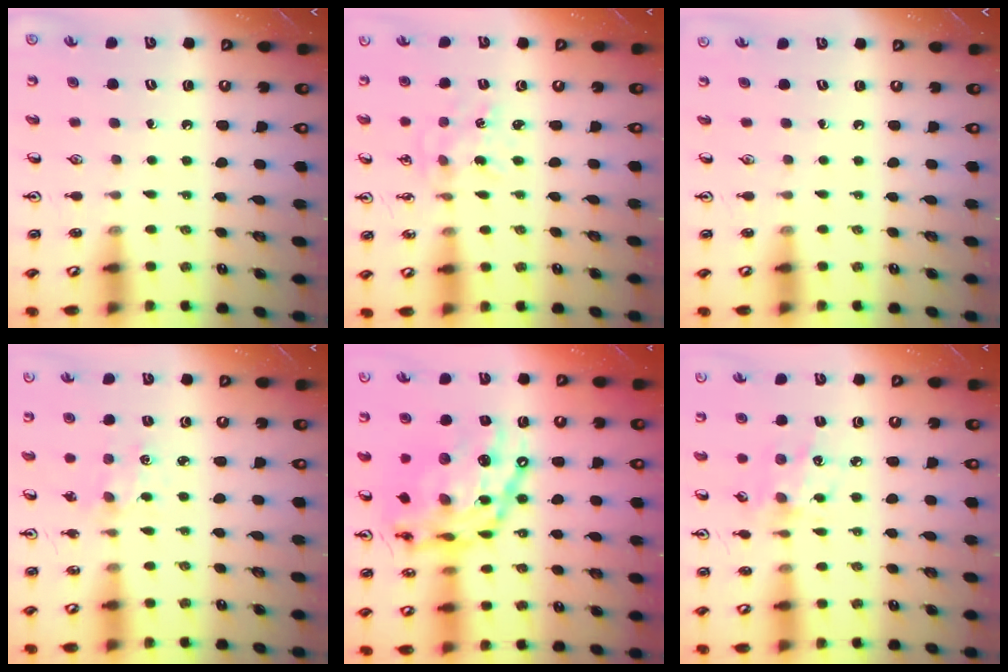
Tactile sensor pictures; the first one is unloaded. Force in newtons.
{"total": 1.5, "press": 1.4, "slide": 0.4}
{"total": 0.0}
{"total": 0.7, "press": 0.7, "slide": 0.2}
{"total": 23.2, "press": 23.1, "slide": 2.0}
{"total": 6.3, "press": 6.1, "slide": 1.6}